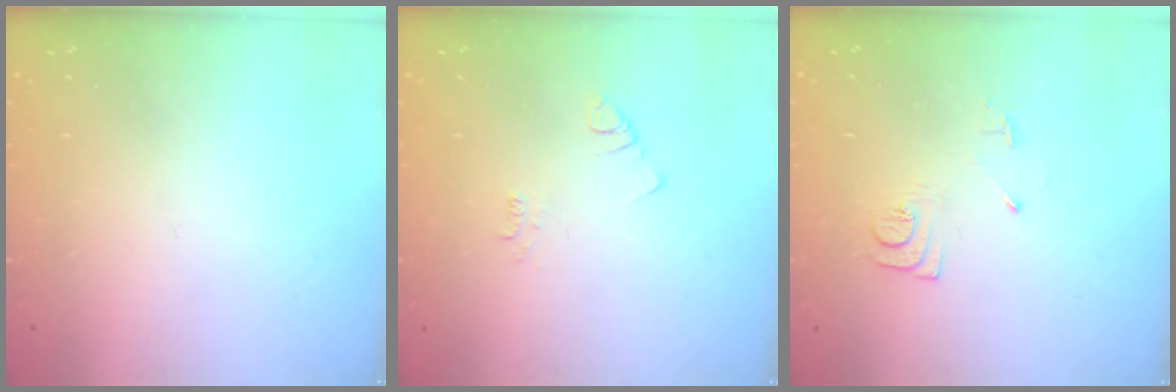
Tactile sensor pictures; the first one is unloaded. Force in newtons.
{"total": 2.1, "press": 2.1, "slide": 0.4}
{"total": 8.4, "press": 8.3, "slide": 0.8}